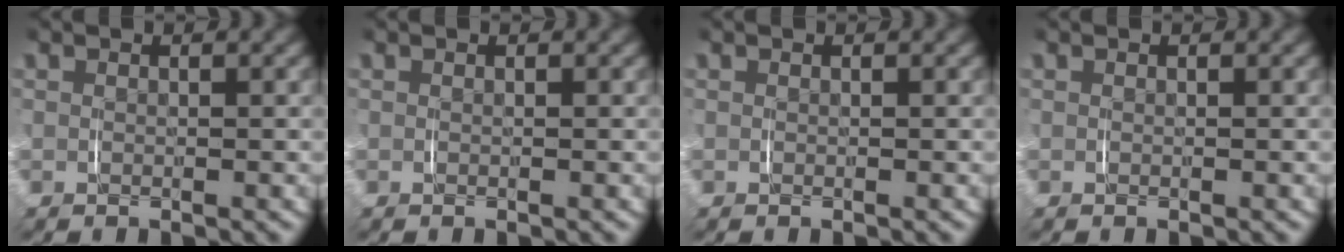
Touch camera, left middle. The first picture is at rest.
{"total": 0.0}
{"total": 0.0}
{"total": 0.0}